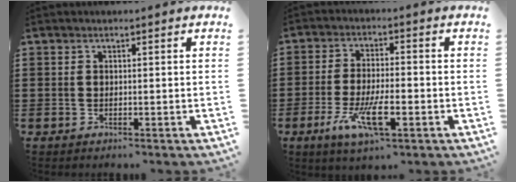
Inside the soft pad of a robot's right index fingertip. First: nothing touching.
{"total": 8.9, "force": [-3.5, 3.2, 7.6], "torque": [-0.157, -0.010, -0.061]}